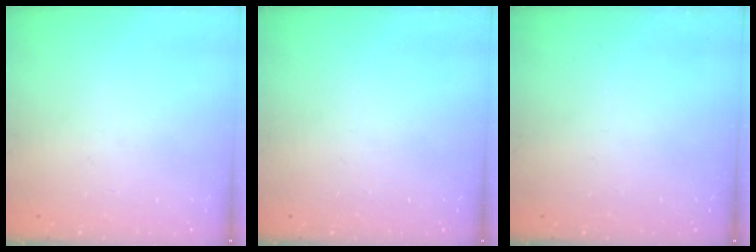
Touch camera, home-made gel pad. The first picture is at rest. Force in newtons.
{"total": 0.0}
{"total": 0.0}